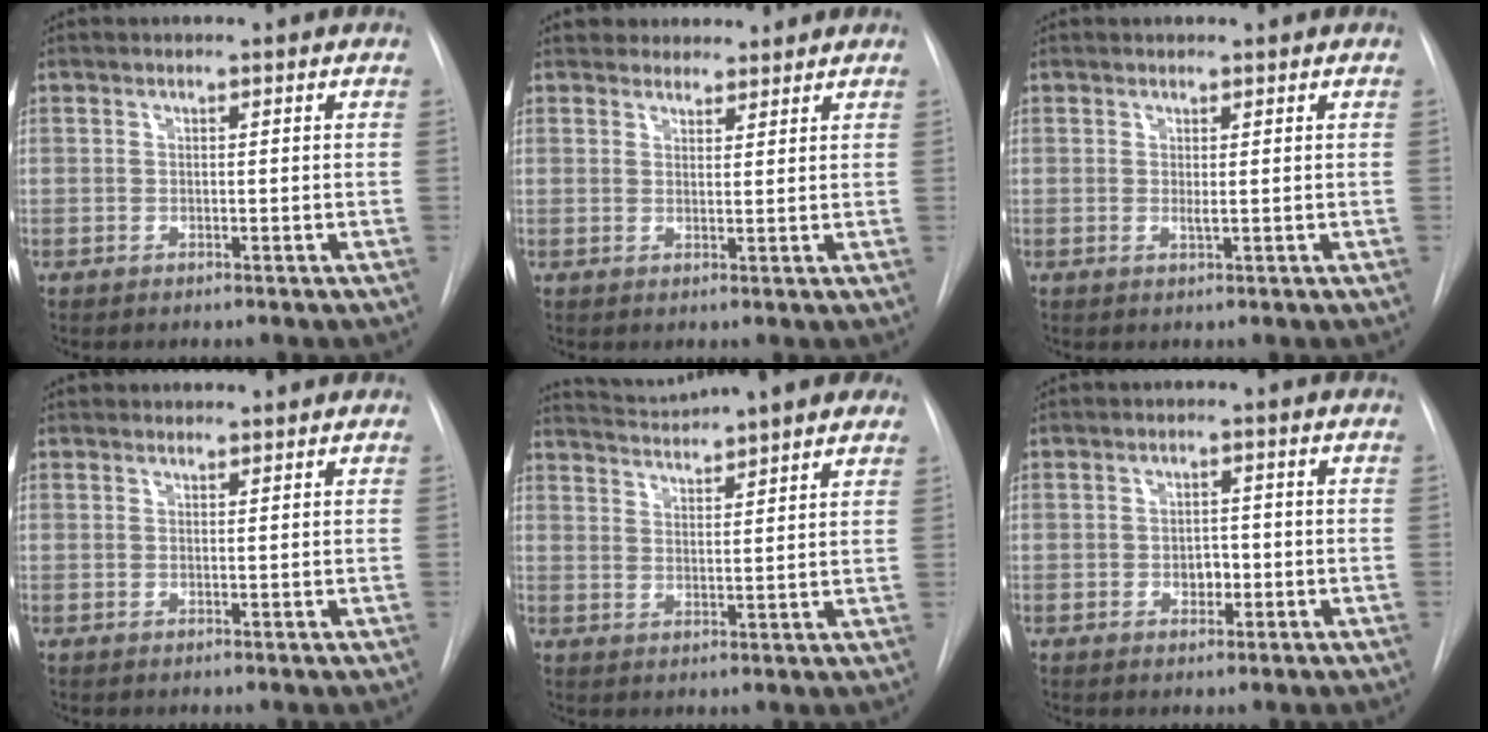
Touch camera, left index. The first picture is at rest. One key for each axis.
{"total": 5.6, "fx": 5.1, "fy": 2.2, "fz": 0.5, "tx": 0.008, "ty": 0.018, "tz": 0.070}
{"total": 0.5, "fx": 0.1, "fy": 0.0, "fz": 0.5, "tx": -0.015, "ty": -0.006, "tz": 0.003}
{"total": 2.0, "fx": 1.9, "fy": 0.6, "fz": 0.0, "tx": 0.001, "ty": 0.012, "tz": 0.028}
{"total": 11.9, "fx": 10.9, "fy": 0.6, "fz": 4.8, "tx": -0.075, "ty": 0.013, "tz": 0.151}
{"total": 2.5, "fx": -0.7, "fy": 1.8, "fz": 1.6, "tx": -0.019, "ty": 0.002, "tz": -0.008}